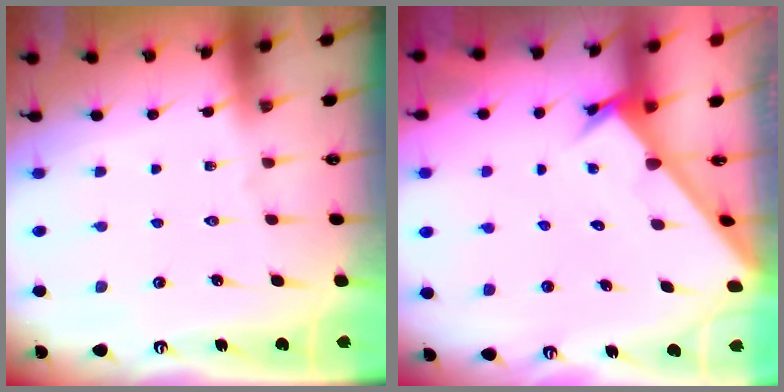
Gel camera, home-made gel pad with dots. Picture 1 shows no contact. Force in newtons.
{"total": 2.7, "press": 2.7, "slide": 0.2}